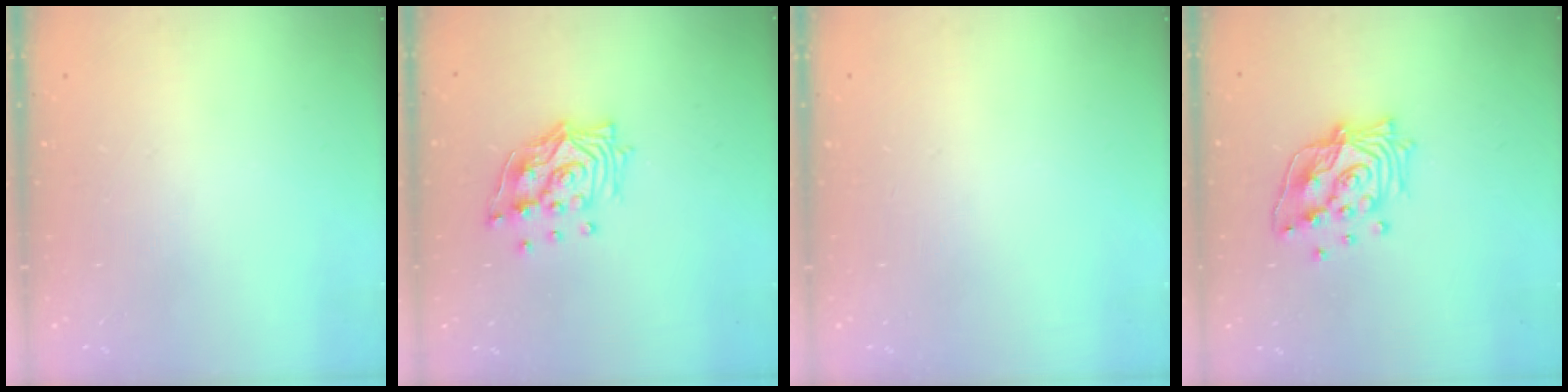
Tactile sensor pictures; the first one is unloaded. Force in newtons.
{"total": 13.3, "press": 13.3, "slide": 1.2}
{"total": 0.0}
{"total": 15.9, "press": 15.9, "slide": 1.3}